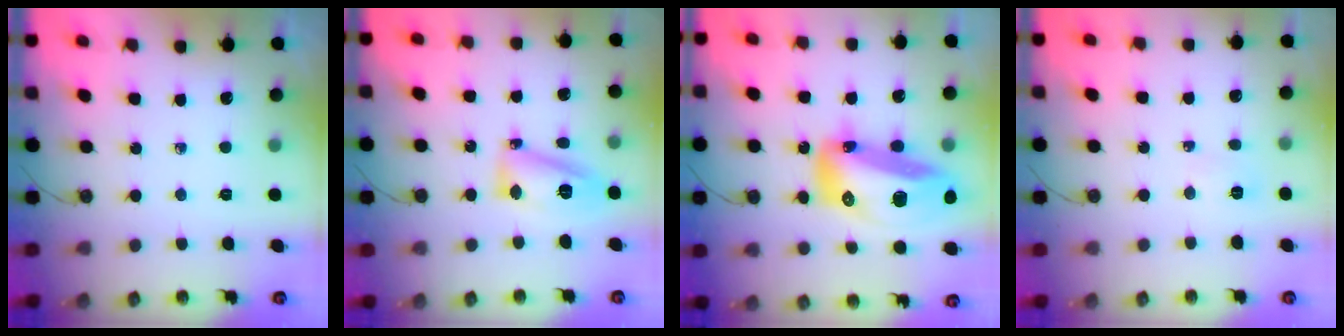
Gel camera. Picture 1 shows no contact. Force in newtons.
{"total": 13.0, "press": 12.9, "slide": 1.5}
{"total": 25.3, "press": 23.8, "slide": 8.4}
{"total": 2.6, "press": 2.5, "slide": 0.8}